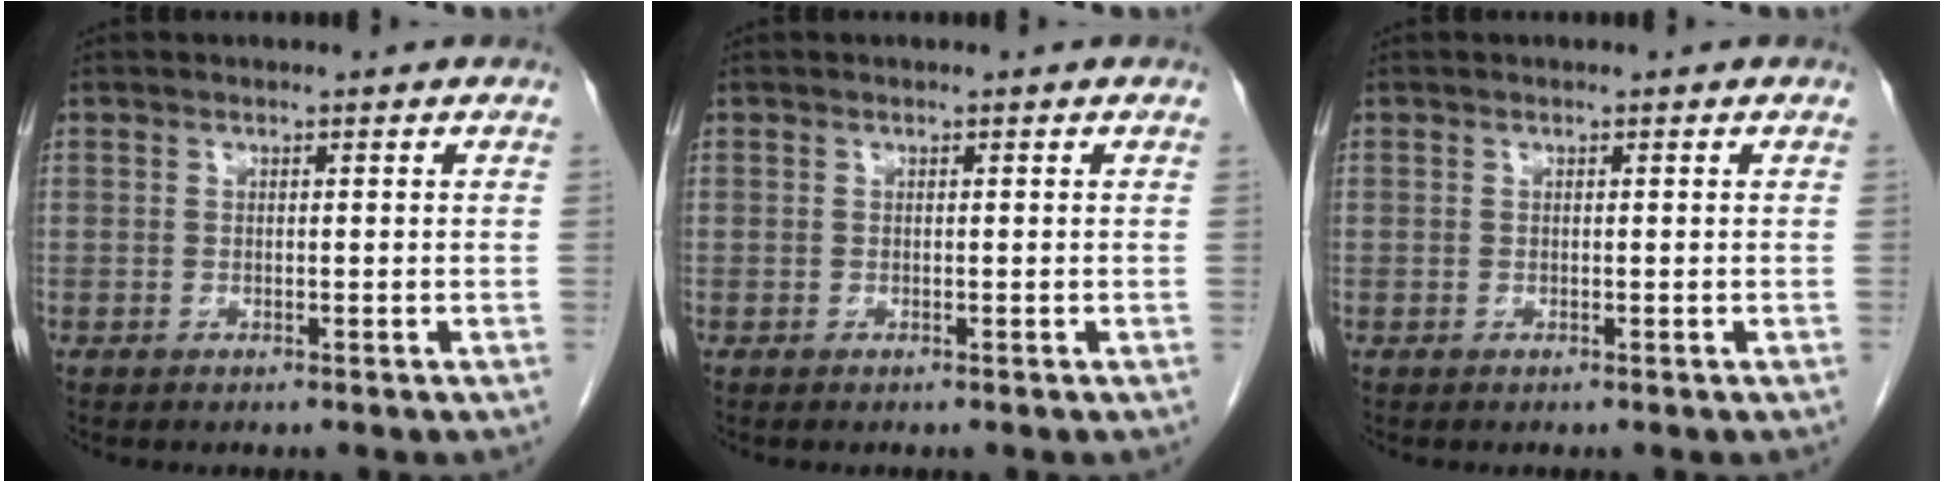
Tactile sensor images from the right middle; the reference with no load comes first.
{"total": 0.0}
{"total": 0.0}